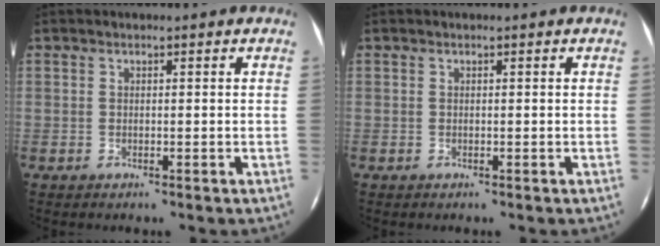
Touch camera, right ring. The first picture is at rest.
{"total": 0.0}